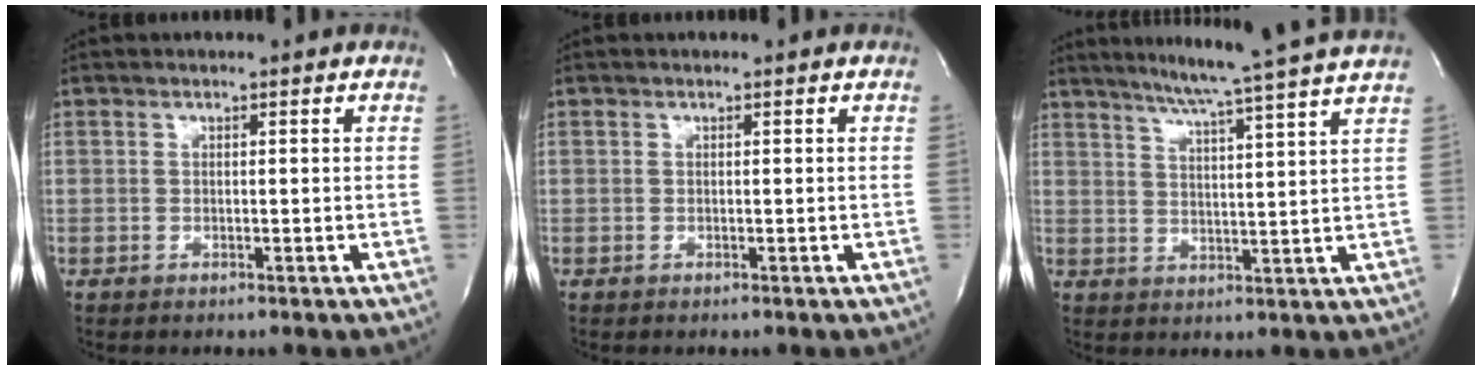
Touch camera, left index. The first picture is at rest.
{"total": 0.0}
{"total": 15.2, "force": [12.9, -2.5, 7.6], "torque": [-0.125, -0.023, 0.165]}